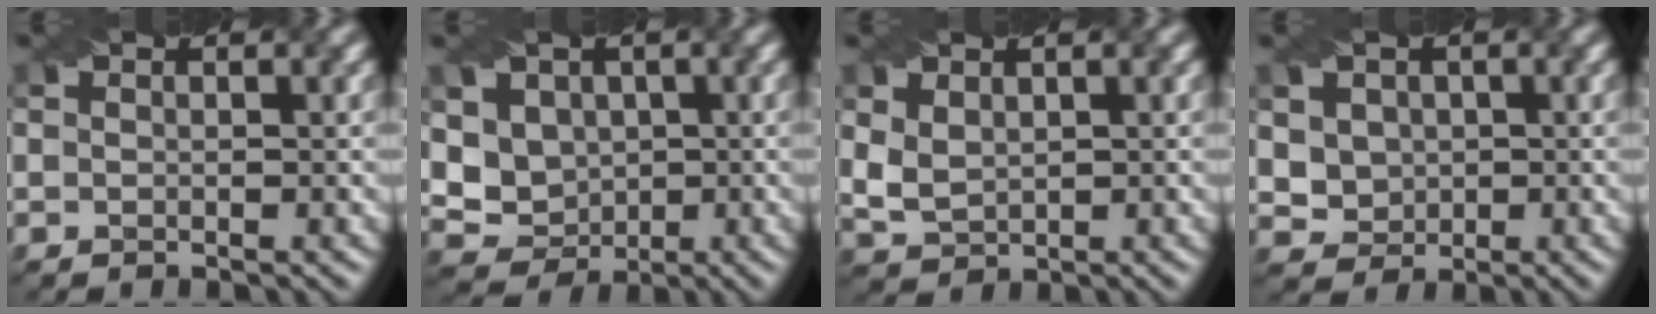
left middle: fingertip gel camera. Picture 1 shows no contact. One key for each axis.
{"total": 5.6, "fx": 1.2, "fy": 5.0, "fz": 2.3, "tx": -0.043, "ty": 0.012, "tz": 0.015}
{"total": 2.8, "fx": 1.1, "fy": 1.9, "fz": 1.6, "tx": -0.044, "ty": 0.000, "tz": 0.028}
{"total": 3.4, "fx": 1.1, "fy": 3.0, "fz": 1.1, "tx": -0.038, "ty": 0.003, "tz": 0.033}